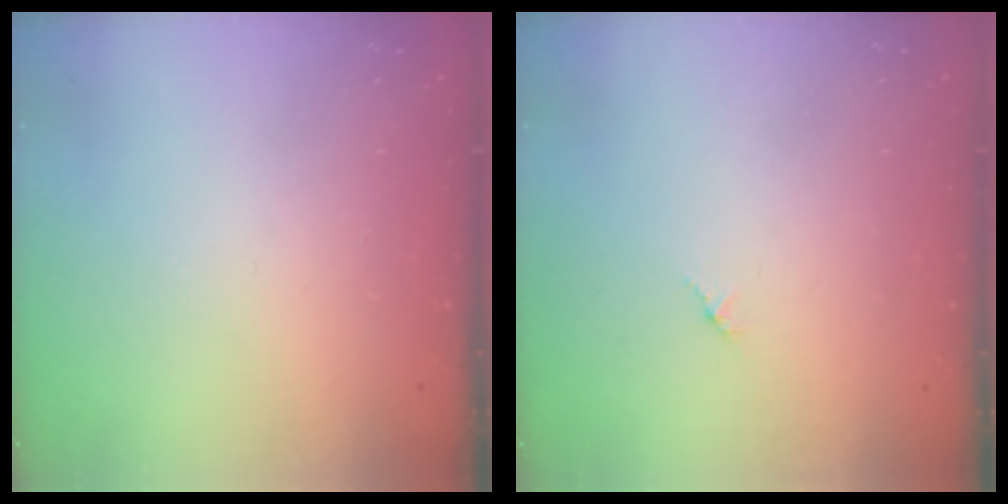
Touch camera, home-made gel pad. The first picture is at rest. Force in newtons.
{"total": 1.4, "press": 1.4, "slide": 0.4}